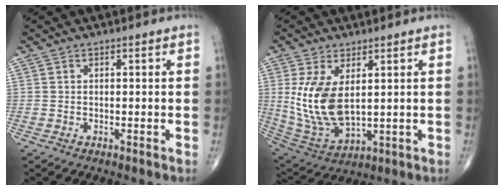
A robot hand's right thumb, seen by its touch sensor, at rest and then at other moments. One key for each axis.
{"total": 13.0, "fx": 2.2, "fy": 6.7, "fz": 10.9, "tx": -0.220, "ty": -0.019, "tz": 0.064}